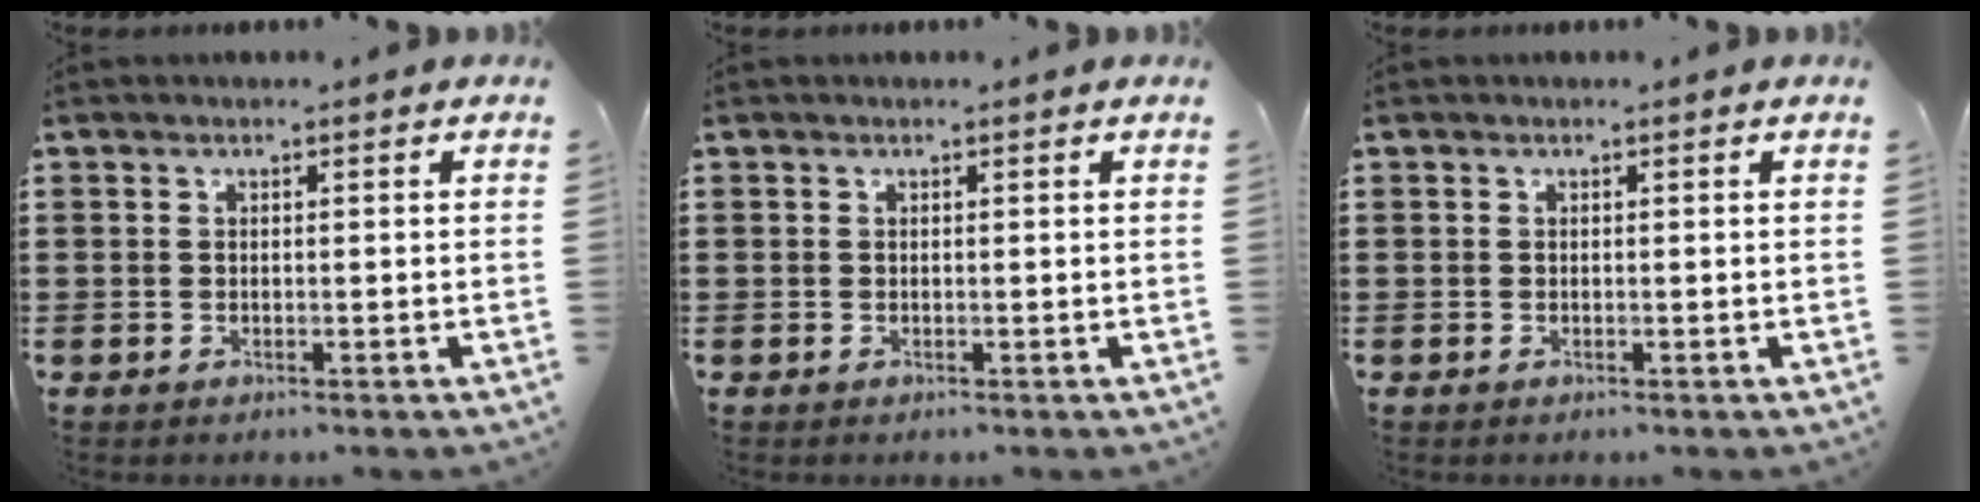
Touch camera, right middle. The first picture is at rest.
{"total": 0.0}
{"total": 0.0}